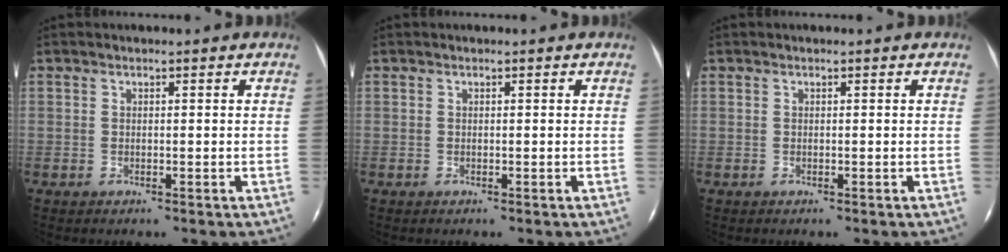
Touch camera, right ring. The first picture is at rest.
{"total": 0.0}
{"total": 0.0}